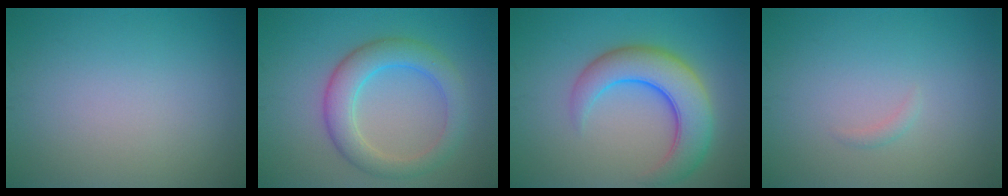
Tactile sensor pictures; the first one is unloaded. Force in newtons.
{"total": 5.0, "press": 5.0, "slide": 0.1}
{"total": 7.1, "press": 7.1, "slide": 0.4}
{"total": 0.6, "press": 0.6, "slide": 0.0}